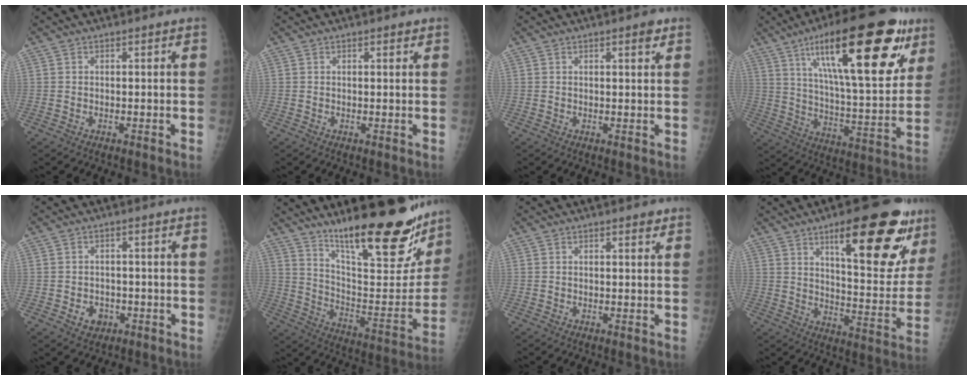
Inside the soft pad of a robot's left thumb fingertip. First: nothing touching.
{"total": 0.9, "force": [0.6, 0.3, 0.6], "torque": [-0.008, -0.002, 0.008]}
{"total": 2.0, "force": [1.2, 0.5, 1.5], "torque": [-0.017, -0.005, 0.014]}
{"total": 29.0, "force": [14.4, 8.9, 23.5], "torque": [-0.335, -0.035, 0.232]}
{"total": 3.5, "force": [-1.3, 2.9, 1.5], "torque": [-0.009, 0.006, -0.012]}
{"total": 27.1, "force": [19.3, 6.8, 17.7], "torque": [-0.225, -0.105, 0.297]}
{"total": 1.4, "force": [0.9, 0.5, 1.0], "torque": [-0.009, -0.004, 0.011]}
{"total": 23.3, "force": [12.7, 7.2, 18.2], "torque": [-0.212, -0.054, 0.186]}